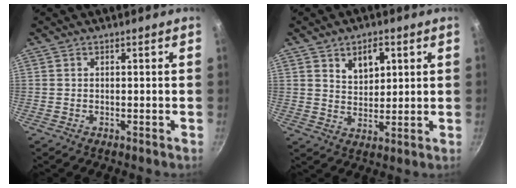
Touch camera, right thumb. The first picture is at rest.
{"total": 7.0, "force": [3.0, 4.5, 4.5], "torque": [-0.049, -0.015, 0.051]}